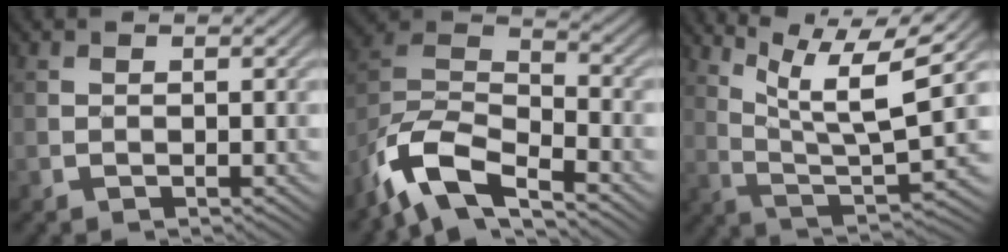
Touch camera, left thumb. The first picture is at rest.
{"total": 10.8, "force": [-7.9, 3.6, 6.5], "torque": [-0.131, -0.005, -0.171]}
{"total": 10.8, "force": [6.4, 2.2, 8.3], "torque": [-0.160, 0.002, 0.118]}